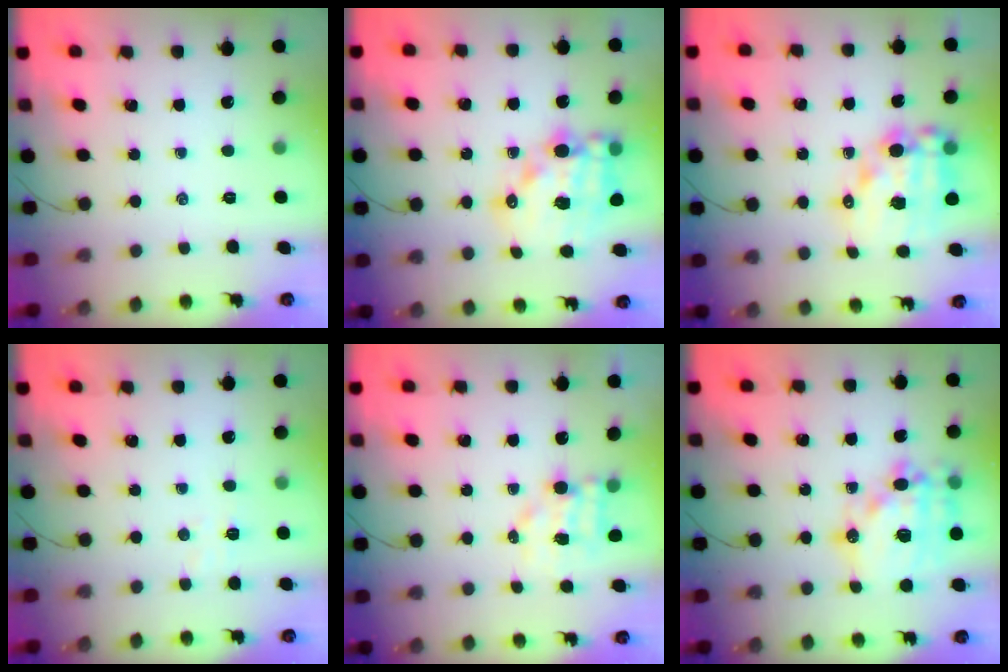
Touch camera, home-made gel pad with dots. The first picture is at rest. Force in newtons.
{"total": 15.0, "press": 14.6, "slide": 3.2}
{"total": 14.8, "press": 14.4, "slide": 3.3}
{"total": 3.5, "press": 3.4, "slide": 0.8}
{"total": 5.5, "press": 5.5, "slide": 0.6}
{"total": 19.3, "press": 18.9, "slide": 4.1}